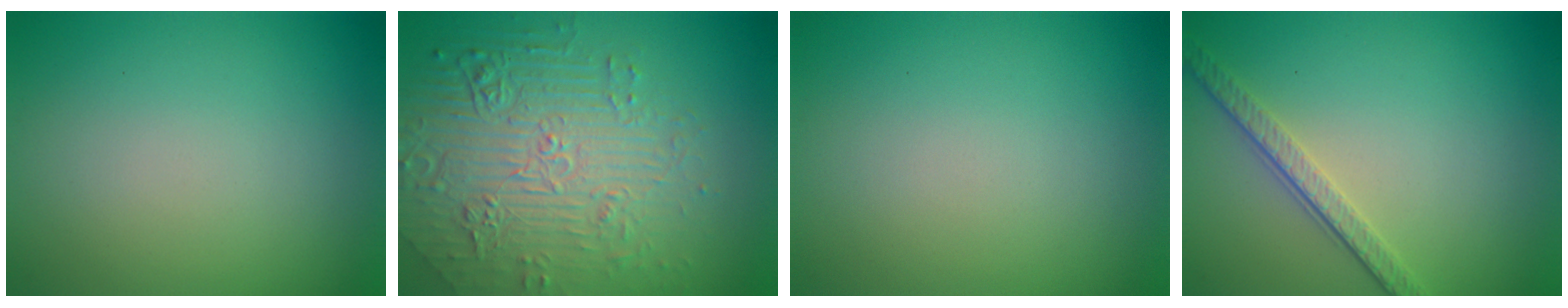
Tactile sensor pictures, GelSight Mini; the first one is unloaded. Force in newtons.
{"total": 7.8, "press": 5.6, "slide": 5.4}
{"total": 0.0}
{"total": 3.6, "press": 2.5, "slide": 2.6}